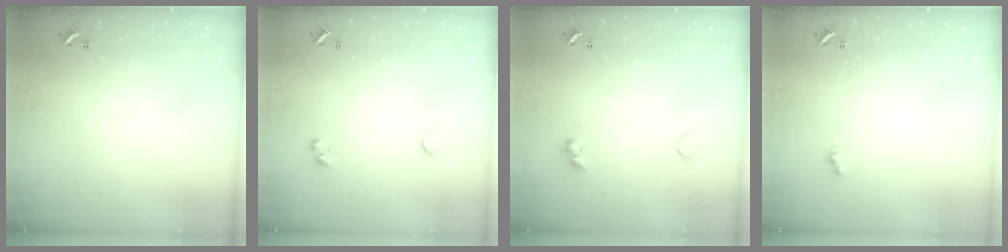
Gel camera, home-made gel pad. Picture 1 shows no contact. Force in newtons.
{"total": 1.9, "press": 1.5, "slide": 1.1}
{"total": 3.7, "press": 3.7, "slide": 0.7}
{"total": 0.8, "press": 0.5, "slide": 0.5}